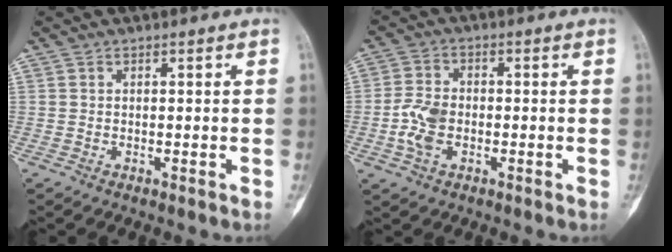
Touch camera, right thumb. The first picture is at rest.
{"total": 6.6, "force": [-1.4, 4.4, 4.8], "torque": [-0.095, 0.010, -0.030]}